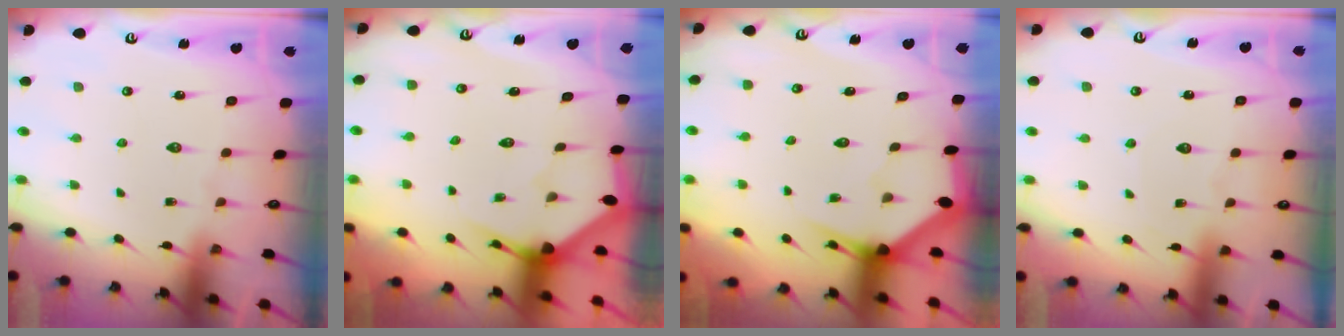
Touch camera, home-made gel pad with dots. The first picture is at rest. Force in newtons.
{"total": 3.1, "press": 3.1, "slide": 0.1}
{"total": 3.1, "press": 3.1, "slide": 0.1}
{"total": 2.9, "press": 2.9, "slide": 0.3}